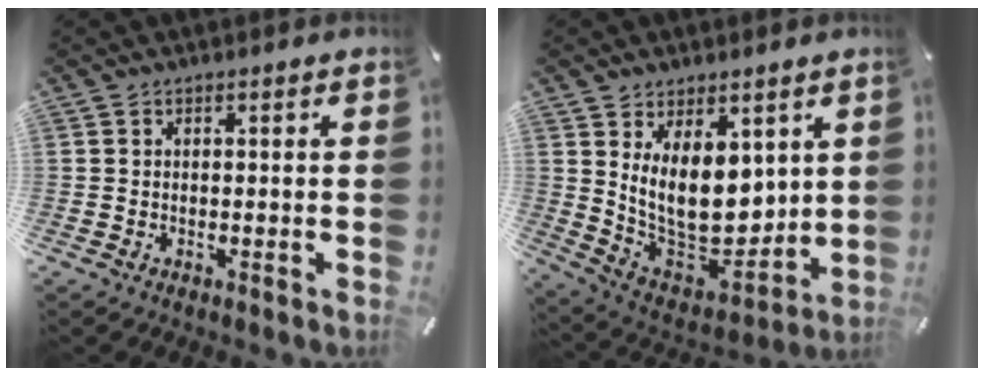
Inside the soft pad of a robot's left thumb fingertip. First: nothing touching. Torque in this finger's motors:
{"motor_torque": [0.95, 0.94, 1.93, -0.84, 0.32]}